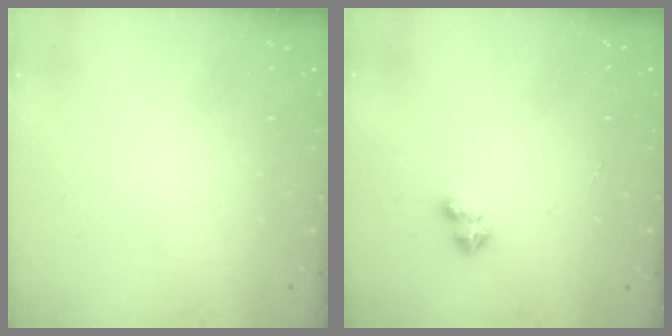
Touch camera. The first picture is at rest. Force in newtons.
{"total": 2.4, "press": 2.4, "slide": 0.4}